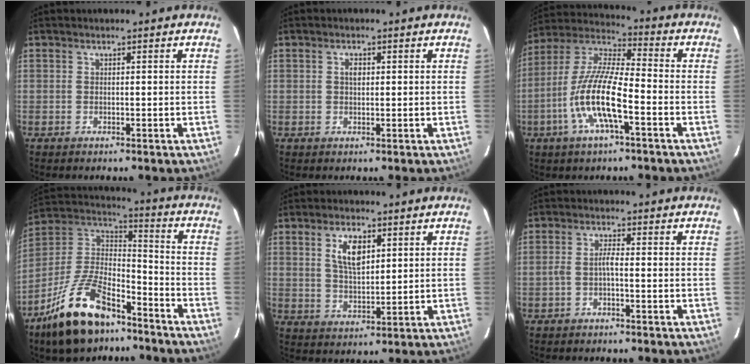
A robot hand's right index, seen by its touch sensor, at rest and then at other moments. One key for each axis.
{"total": 1.4, "fx": 0.3, "fy": 0.9, "fz": 1.0, "tx": -0.018, "ty": 0.005, "tz": 0.004}
{"total": 15.6, "fx": -5.9, "fy": 3.8, "fz": 14.0, "tx": -0.280, "ty": -0.007, "tz": -0.122}
{"total": 20.1, "fx": -13.3, "fy": 8.7, "fz": 12.3, "tx": -0.257, "ty": 0.002, "tz": -0.234}
{"total": 6.7, "fx": 2.7, "fy": 3.1, "fz": 5.3, "tx": -0.096, "ty": 0.005, "tz": 0.055}
{"total": 2.1, "fx": -1.1, "fy": 0.2, "fz": 1.8, "tx": -0.042, "ty": 0.007, "tz": -0.022}